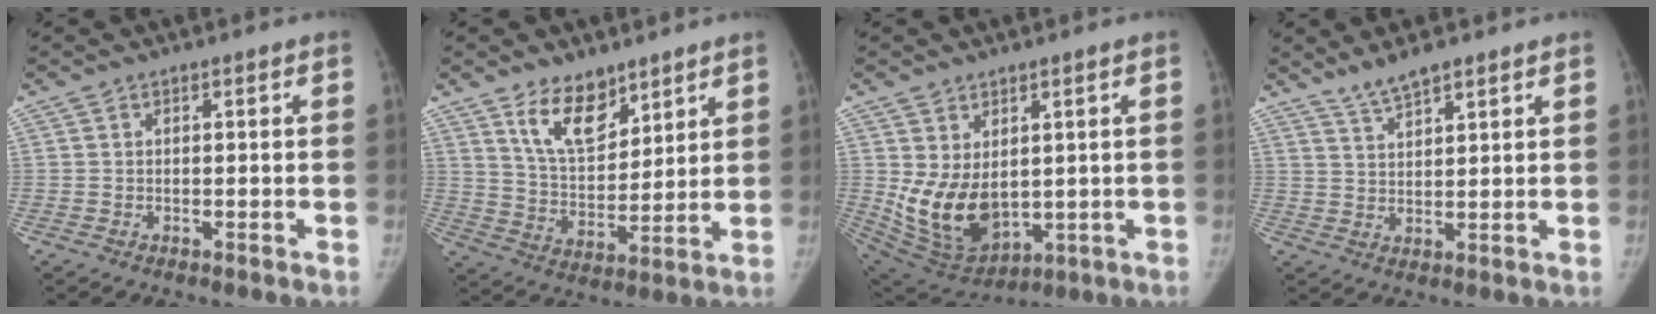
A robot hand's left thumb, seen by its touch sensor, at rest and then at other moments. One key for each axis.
{"total": 10.9, "fx": 7.2, "fy": 5.7, "fz": 5.9, "tx": -0.071, "ty": -0.057, "tz": 0.136}
{"total": 12.4, "fx": 0.8, "fy": 8.4, "fz": 9.1, "tx": -0.149, "ty": -0.023, "tz": 0.049}
{"total": 5.0, "fx": 4.2, "fy": 1.1, "fz": 2.6, "tx": -0.045, "ty": -0.020, "tz": 0.079}